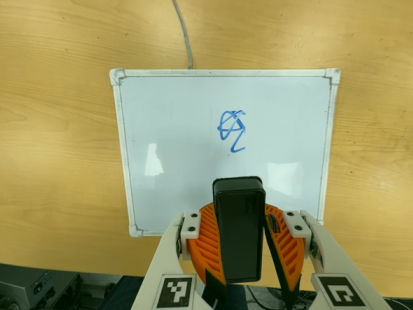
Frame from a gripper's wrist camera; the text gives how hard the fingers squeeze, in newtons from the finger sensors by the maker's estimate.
{"total": 8.6, "left": 9.4, "right": 7.9}